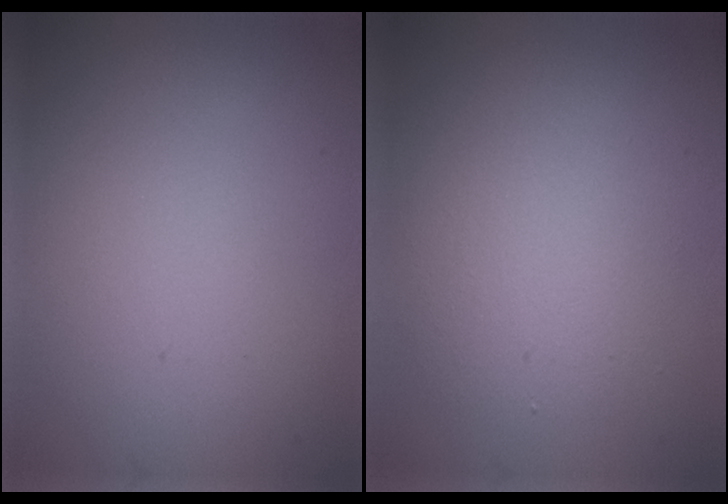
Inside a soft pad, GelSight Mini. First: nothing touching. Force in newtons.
{"total": 4.1, "press": 4.1, "slide": 0.3}